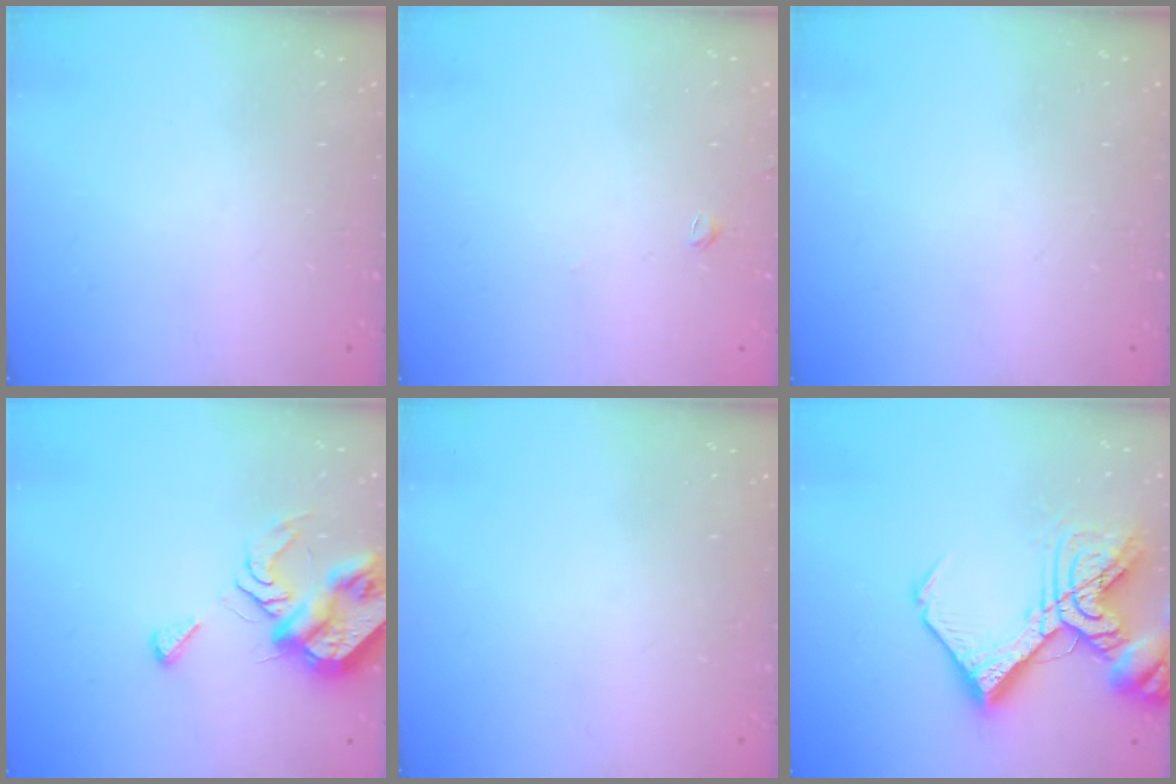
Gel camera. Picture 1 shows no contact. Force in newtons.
{"total": 1.4, "press": 1.3, "slide": 0.4}
{"total": 0.0}
{"total": 10.4, "press": 10.3, "slide": 1.3}
{"total": 0.0}
{"total": 19.1, "press": 18.9, "slide": 2.4}